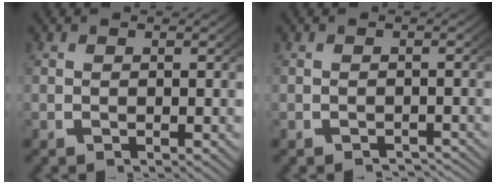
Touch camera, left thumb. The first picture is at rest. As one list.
[{"total": 2.8, "force": [-2.7, 0.5, 0.5], "torque": [-0.004, -0.007, -0.039]}]